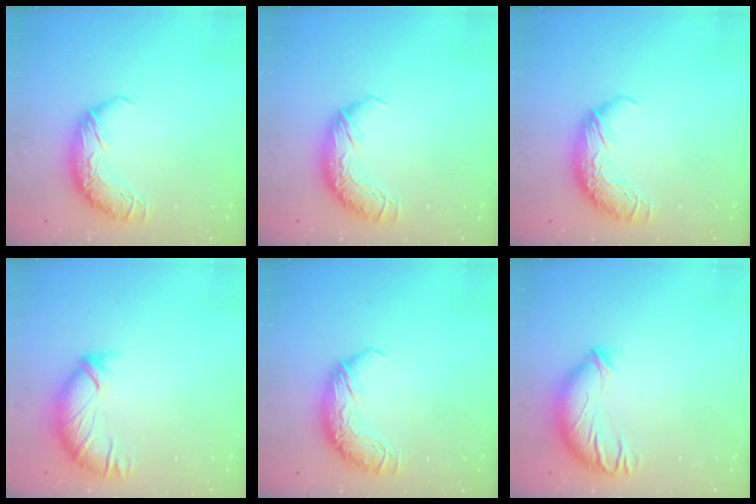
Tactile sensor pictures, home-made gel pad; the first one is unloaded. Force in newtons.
{"total": 0.0}
{"total": 0.0}
{"total": 3.4, "press": 3.1, "slide": 1.3}
{"total": 0.0}
{"total": 3.6, "press": 2.9, "slide": 2.1}